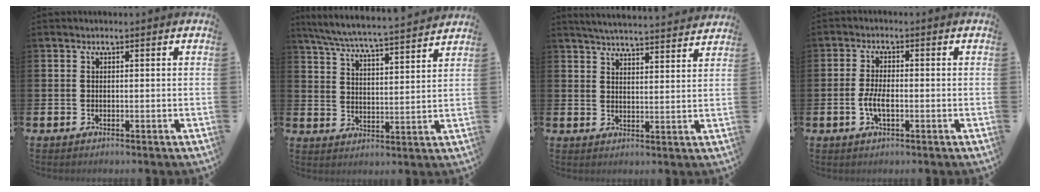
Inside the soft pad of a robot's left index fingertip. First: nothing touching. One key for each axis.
{"total": 6.5, "fx": 6.2, "fy": 0.0, "fz": 1.9, "tx": -0.063, "ty": -0.048, "tz": 0.107}
{"total": 4.9, "fx": 4.9, "fy": -0.1, "fz": 0.5, "tx": -0.021, "ty": -0.036, "tz": 0.085}
{"total": 3.4, "fx": -0.9, "fy": 1.4, "fz": 3.0, "tx": -0.058, "ty": 0.000, "tz": -0.018}